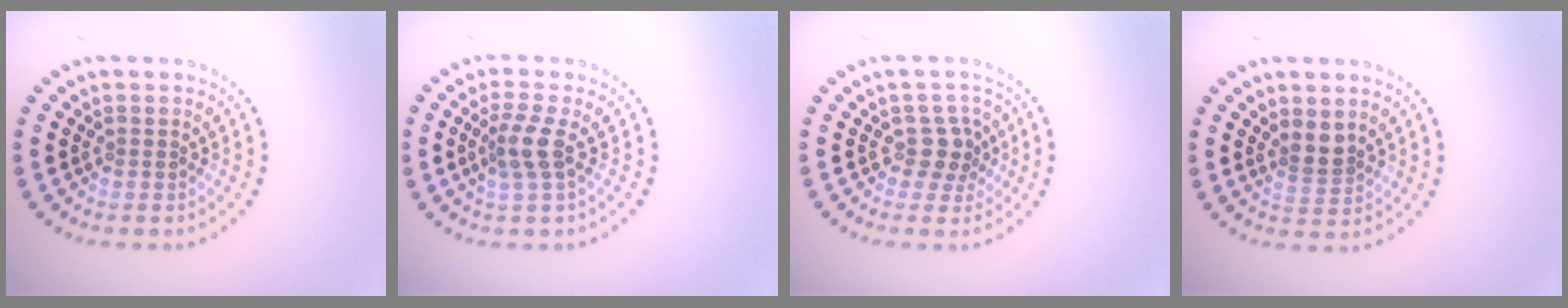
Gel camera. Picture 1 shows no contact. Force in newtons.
{"total": 2.5, "press": 1.9, "slide": 1.6}
{"total": 2.2, "press": 1.9, "slide": 1.2}
{"total": 2.1, "press": 1.7, "slide": 1.3}